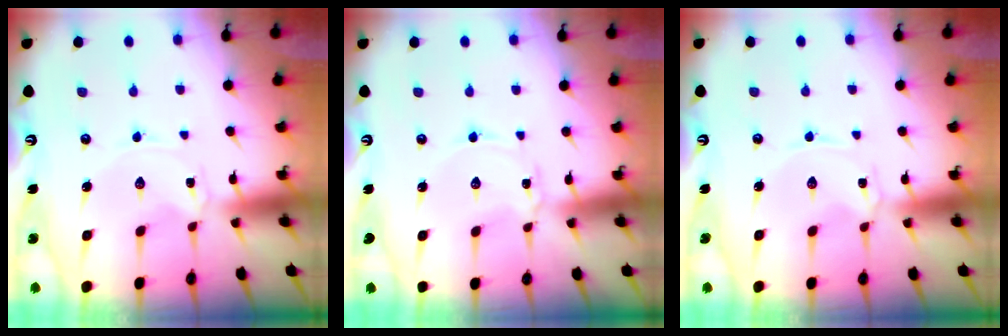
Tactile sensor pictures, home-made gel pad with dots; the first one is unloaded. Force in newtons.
{"total": 1.9, "press": 1.8, "slide": 0.3}
{"total": 0.0}